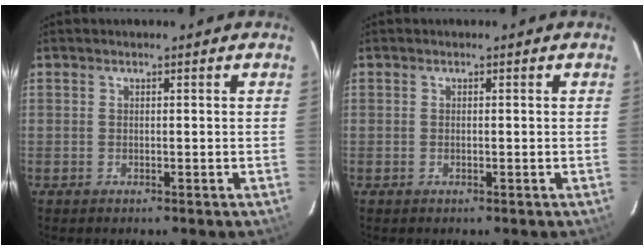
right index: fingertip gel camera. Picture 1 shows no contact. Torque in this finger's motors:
{"motor_torque": [-0.15, 0.09, -0.03, -0.01]}